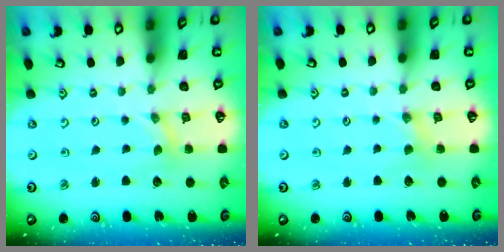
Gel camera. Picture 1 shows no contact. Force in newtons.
{"total": 2.5, "press": 2.5, "slide": 0.4}